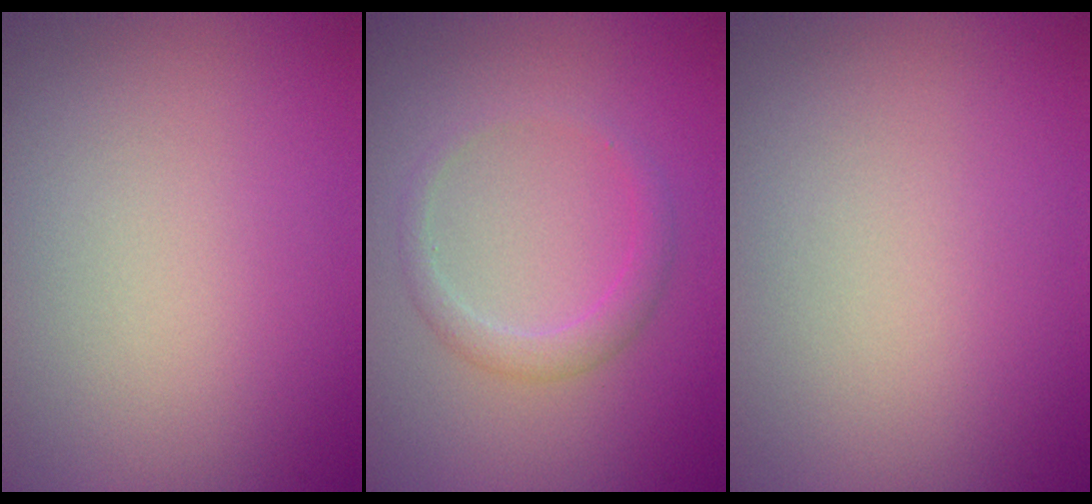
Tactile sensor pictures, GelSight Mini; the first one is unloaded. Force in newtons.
{"total": 1.8, "press": 1.8, "slide": 0.0}
{"total": 0.0}